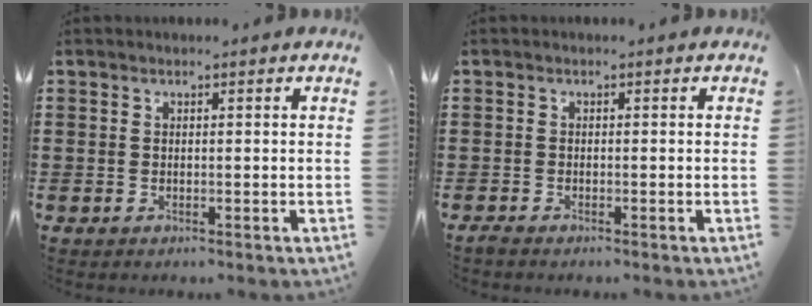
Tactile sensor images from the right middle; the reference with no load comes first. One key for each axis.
{"total": 0.8, "fx": -0.7, "fy": 0.2, "fz": 0.2, "tx": -0.007, "ty": -0.004, "tz": -0.013}